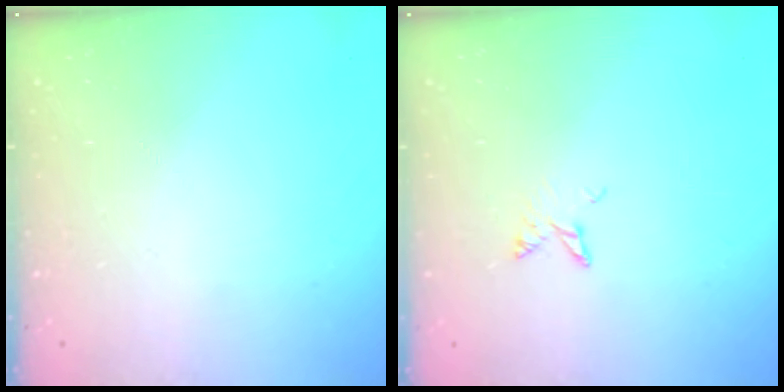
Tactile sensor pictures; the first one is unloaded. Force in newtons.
{"total": 3.6, "press": 3.5, "slide": 0.5}